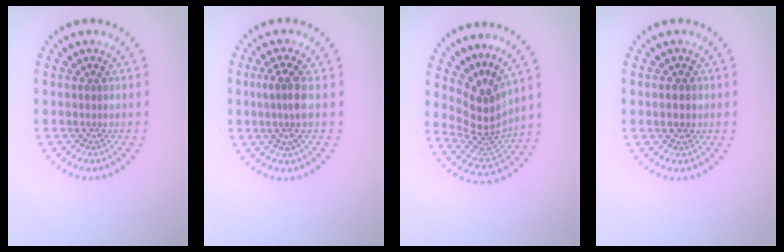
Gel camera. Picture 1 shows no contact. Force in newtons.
{"total": 2.9, "press": 2.4, "slide": 1.6}
{"total": 4.0, "press": 2.8, "slide": 2.8}
{"total": 2.1, "press": 2.1, "slide": 0.0}